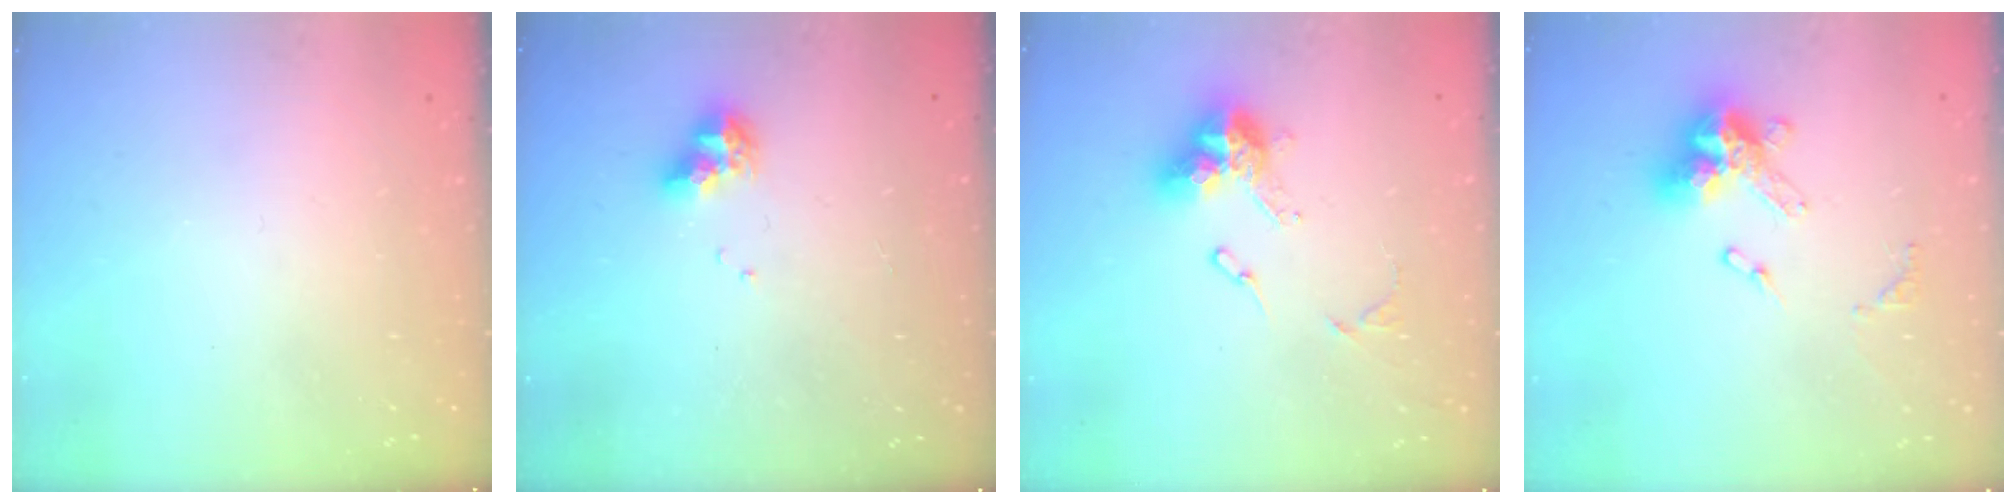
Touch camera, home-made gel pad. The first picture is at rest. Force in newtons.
{"total": 8.3, "press": 8.3, "slide": 1.1}
{"total": 12.3, "press": 12.3, "slide": 1.2}
{"total": 12.1, "press": 12.0, "slide": 1.1}